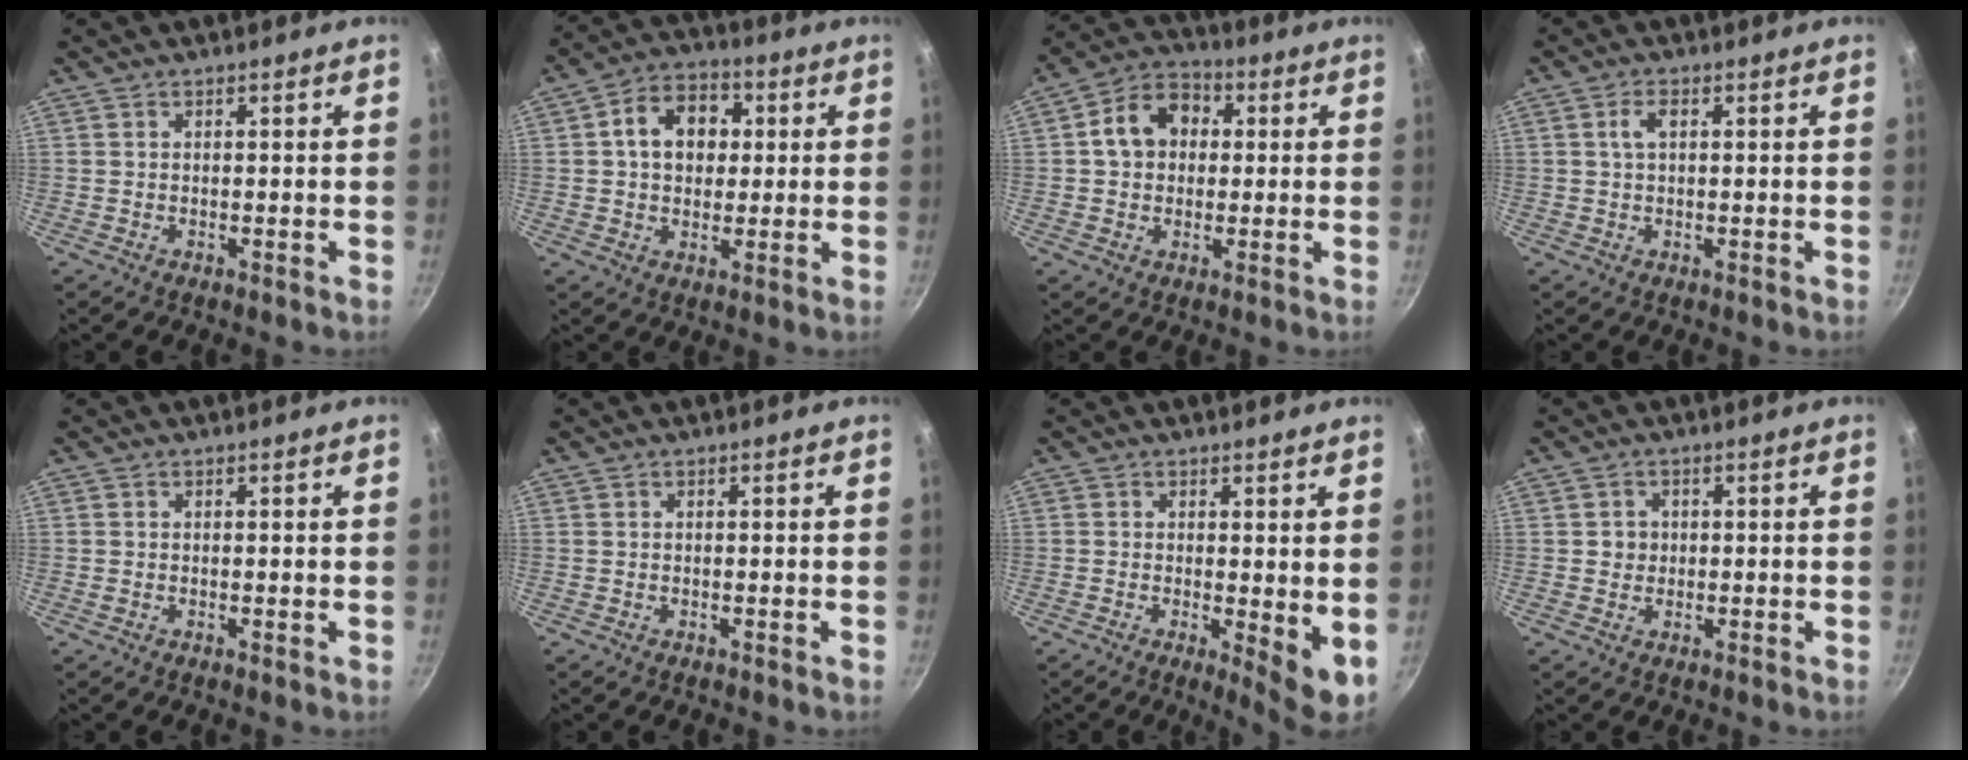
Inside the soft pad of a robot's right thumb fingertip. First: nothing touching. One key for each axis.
{"total": 10.8, "fx": 1.9, "fy": 8.1, "fz": 6.8, "tx": -0.073, "ty": 0.017, "tz": 0.017}
{"total": 10.0, "fx": 1.4, "fy": 7.9, "fz": 6.0, "tx": -0.068, "ty": 0.025, "tz": 0.007}
{"total": 2.6, "fx": 0.6, "fy": 1.3, "fz": 2.1, "tx": -0.038, "ty": 0.007, "tz": 0.012}
{"total": 0.0}
{"total": 0.0}
{"total": 5.7, "fx": 0.1, "fy": 1.8, "fz": 5.5, "tx": -0.078, "ty": -0.016, "tz": 0.004}
{"total": 2.1, "fx": 0.1, "fy": 2.0, "fz": 0.6, "tx": 0.004, "ty": 0.004, "tz": 0.000}